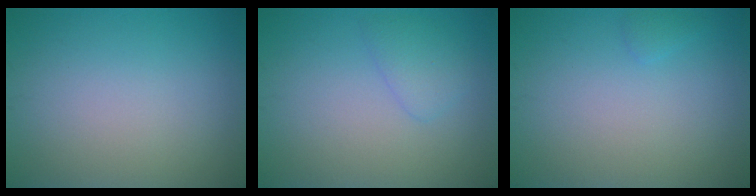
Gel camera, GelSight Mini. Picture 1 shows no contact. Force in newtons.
{"total": 1.8, "press": 1.8, "slide": 0.1}
{"total": 0.6, "press": 0.6, "slide": 0.0}